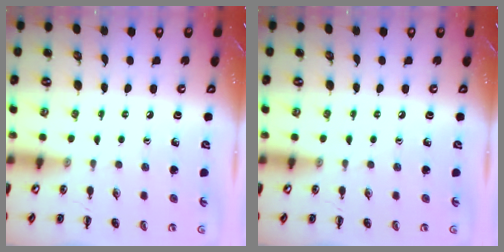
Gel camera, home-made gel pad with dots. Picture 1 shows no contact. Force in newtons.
{"total": 0.0}